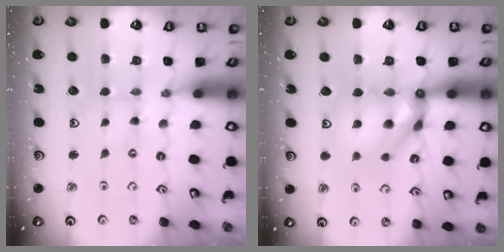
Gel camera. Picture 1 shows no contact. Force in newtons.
{"total": 12.7, "press": 12.6, "slide": 1.8}